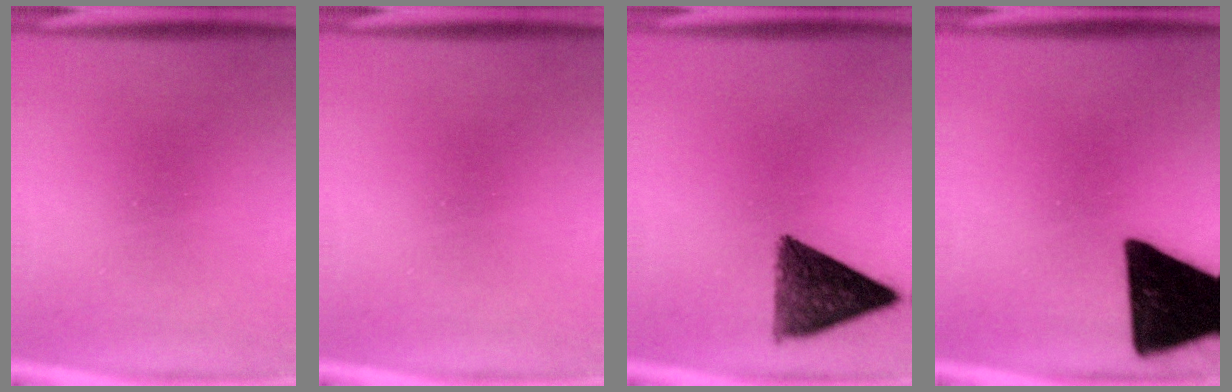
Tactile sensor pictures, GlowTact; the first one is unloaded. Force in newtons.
{"total": 0.0}
{"total": 10.4}
{"total": 19.5}